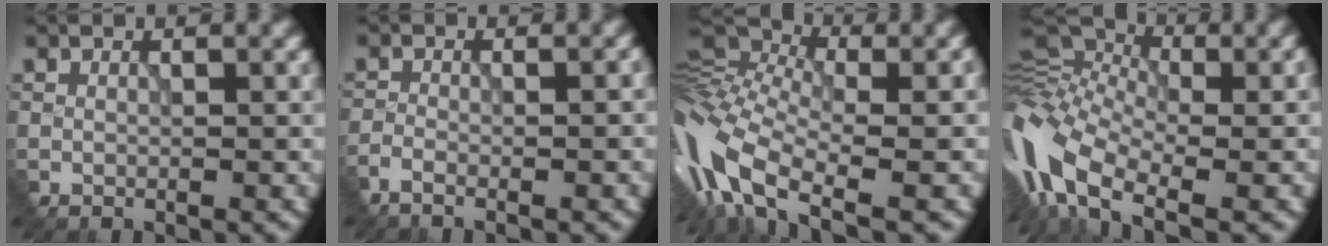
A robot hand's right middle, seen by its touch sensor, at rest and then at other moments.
{"total": 2.1, "force": [-1.4, 0.4, 1.5], "torque": [-0.017, 0.004, -0.030]}
{"total": 12.2, "force": [-5.0, 5.1, 9.9], "torque": [-0.233, 0.004, -0.093]}
{"total": 11.3, "force": [-4.2, 5.7, 8.8], "torque": [-0.200, 0.004, -0.087]}